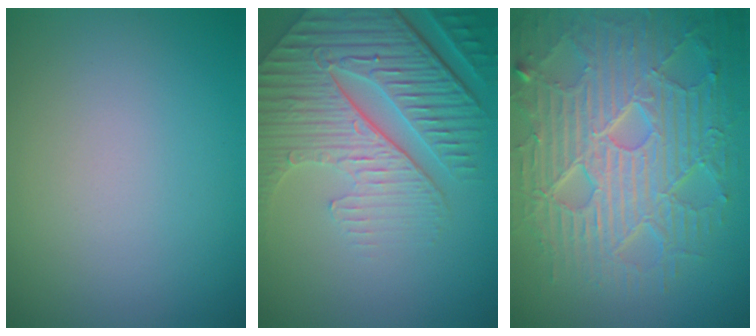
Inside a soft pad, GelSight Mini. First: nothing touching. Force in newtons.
{"total": 9.0, "press": 6.2, "slide": 6.5}
{"total": 9.0, "press": 6.4, "slide": 6.3}